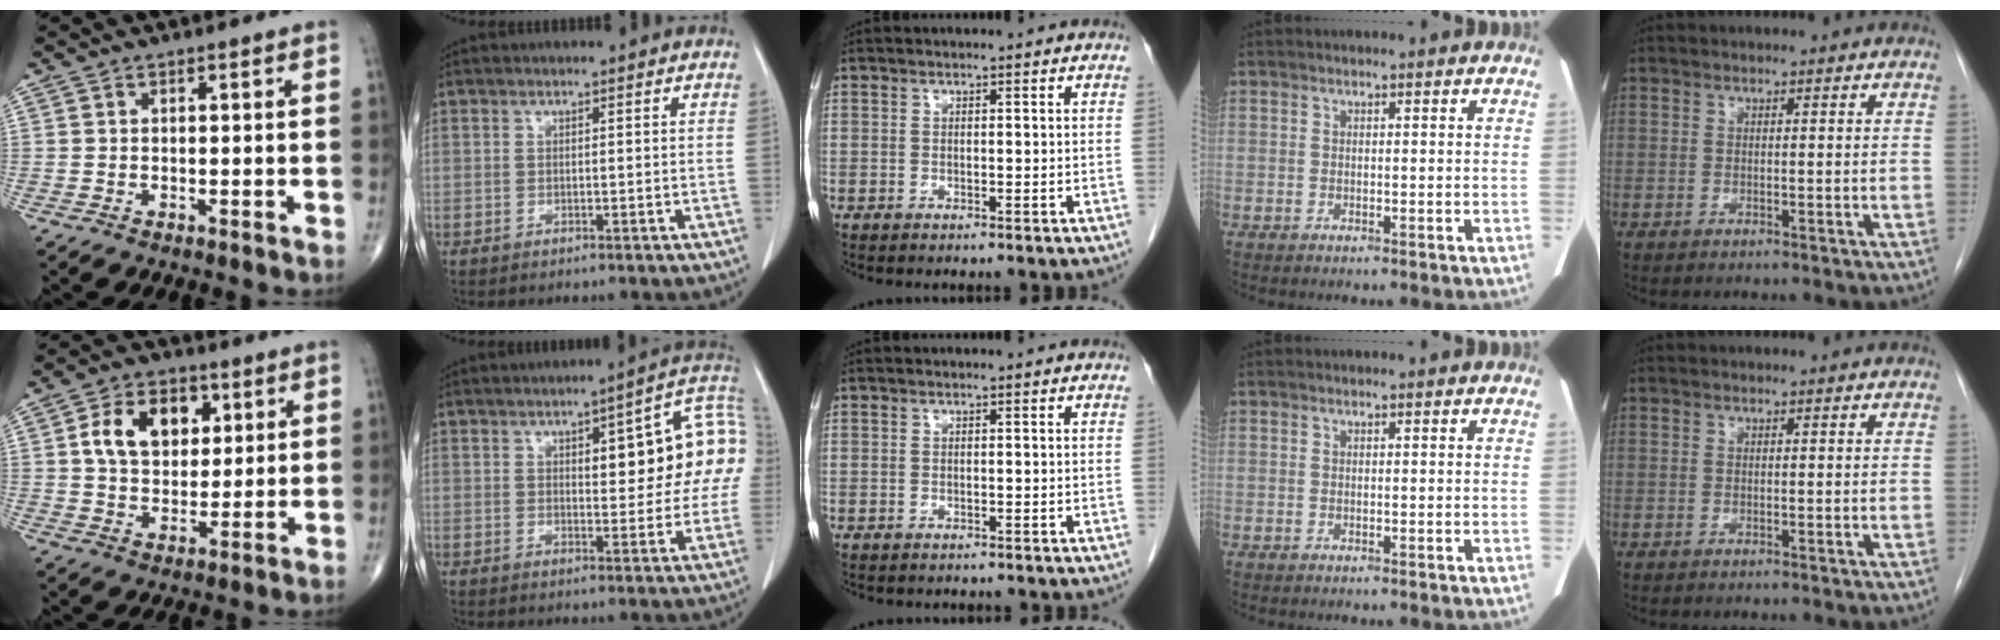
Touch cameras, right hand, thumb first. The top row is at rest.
{"thumb": {"total": 12.0, "force": [3.5, 8.2, 8.0], "torque": [-0.103, -0.004, 0.059]}, "index": {"total": 14.3, "force": [2.5, 4.4, 13.4], "torque": [-0.163, 0.034, 0.027]}, "middle": {"total": 1.5, "force": [-1.4, 0.6, 0.3], "torque": [-0.011, -0.001, -0.016]}}